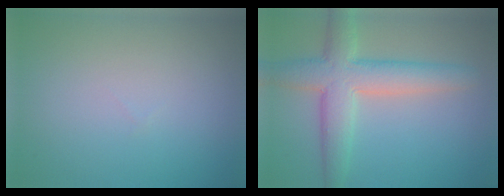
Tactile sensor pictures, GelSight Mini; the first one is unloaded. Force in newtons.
{"total": 6.1, "press": 6.1, "slide": 0.4}